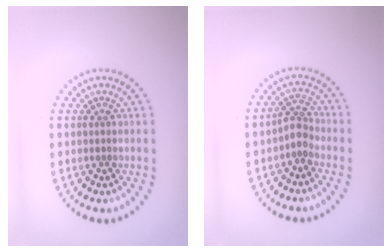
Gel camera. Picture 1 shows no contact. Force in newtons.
{"total": 2.1, "press": 1.6, "slide": 1.3}